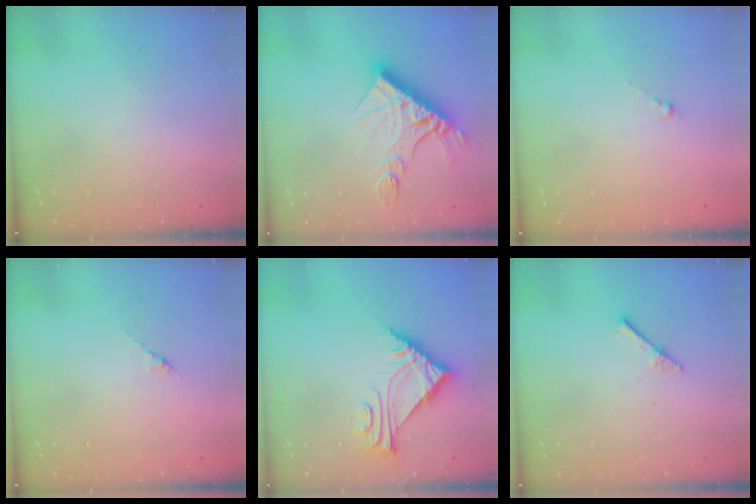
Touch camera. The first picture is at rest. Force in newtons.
{"total": 14.5, "press": 14.4, "slide": 1.6}
{"total": 0.0}
{"total": 2.7, "press": 2.7, "slide": 0.7}
{"total": 6.0, "press": 6.0, "slide": 0.1}
{"total": 2.3, "press": 2.3, "slide": 0.2}